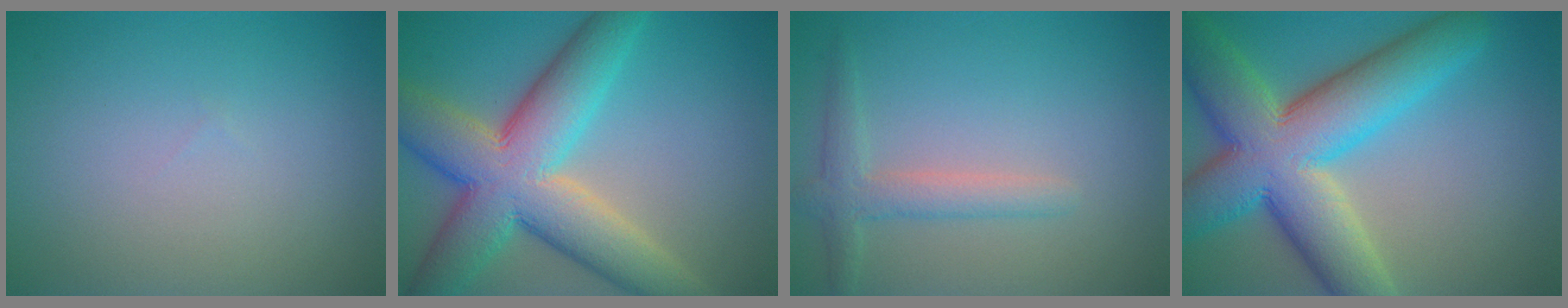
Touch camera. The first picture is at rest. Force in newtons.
{"total": 11.4, "press": 11.3, "slide": 0.4}
{"total": 2.6, "press": 2.6, "slide": 0.2}
{"total": 12.8, "press": 12.8, "slide": 0.7}